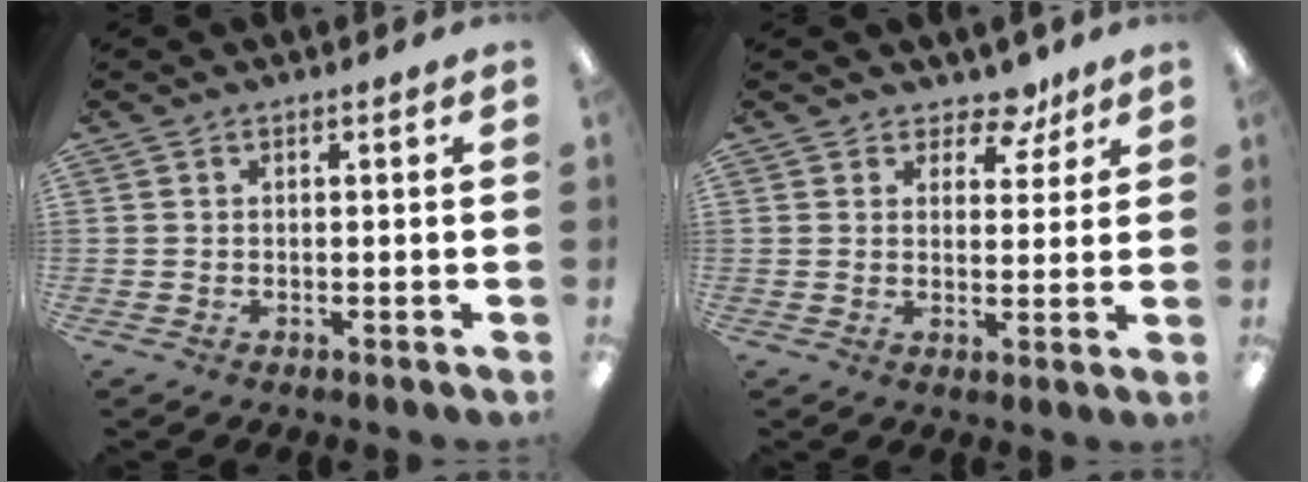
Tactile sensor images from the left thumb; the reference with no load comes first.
{"total": 6.1, "force": [4.8, 3.4, 1.7], "torque": [-0.018, -0.024, 0.084]}